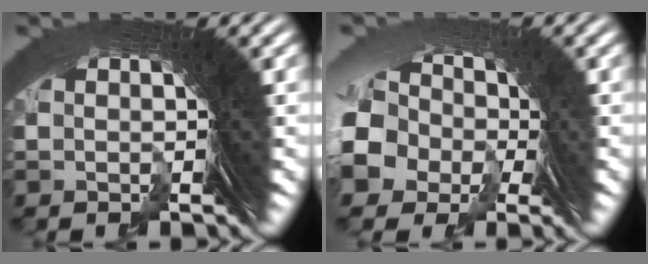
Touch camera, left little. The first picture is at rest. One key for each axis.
{"total": 6.4, "fx": -1.3, "fy": 5.5, "fz": 3.0, "tx": -0.104, "ty": -0.034, "tz": -0.009}